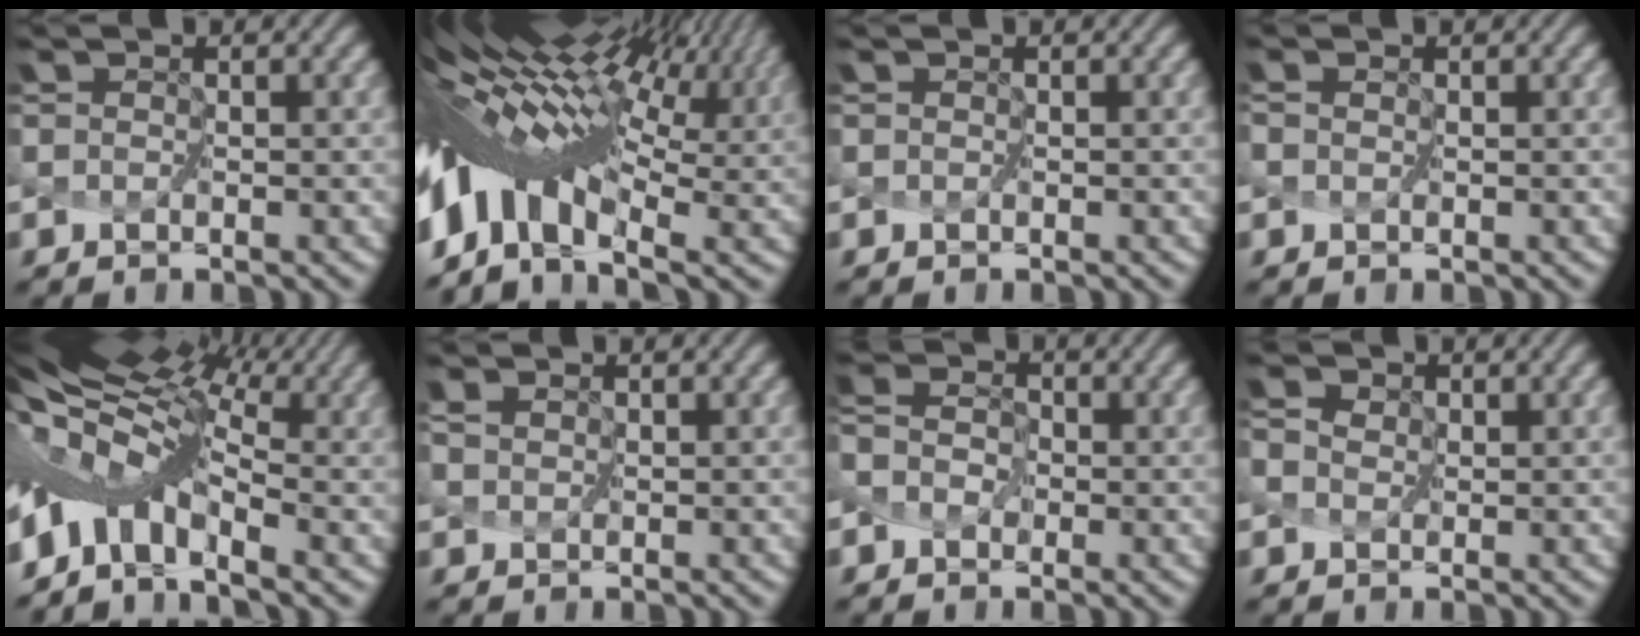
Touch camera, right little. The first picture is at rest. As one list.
[{"total": 13.8, "force": [3.8, 7.1, 11.2], "torque": [-0.203, 0.021, 0.074]}, {"total": 0.0}, {"total": 0.0}, {"total": 9.5, "force": [1.7, 5.3, 7.7], "torque": [-0.156, 0.009, 0.044]}, {"total": 0.5, "force": [0.4, 0.1, -0.3], "torque": [0.009, -0.002, 0.009]}, {"total": 1.8, "force": [0.5, 1.5, 0.8], "torque": [-0.006, 0.007, 0.005]}, {"total": 1.6, "force": [0.0, 1.3, 0.9], "torque": [-0.017, 0.005, -0.005]}]